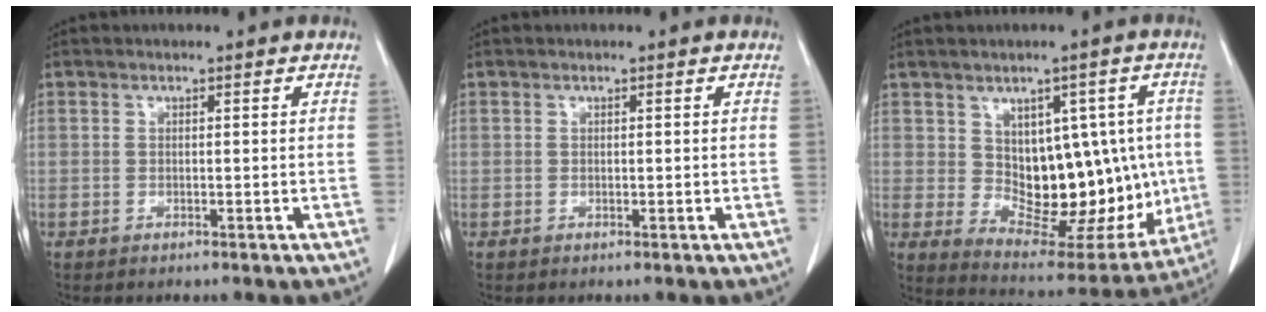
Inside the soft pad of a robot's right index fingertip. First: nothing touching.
{"total": 0.0}
{"total": 16.4, "force": [0.2, 8.7, 13.9], "torque": [-0.170, 0.014, 0.035]}